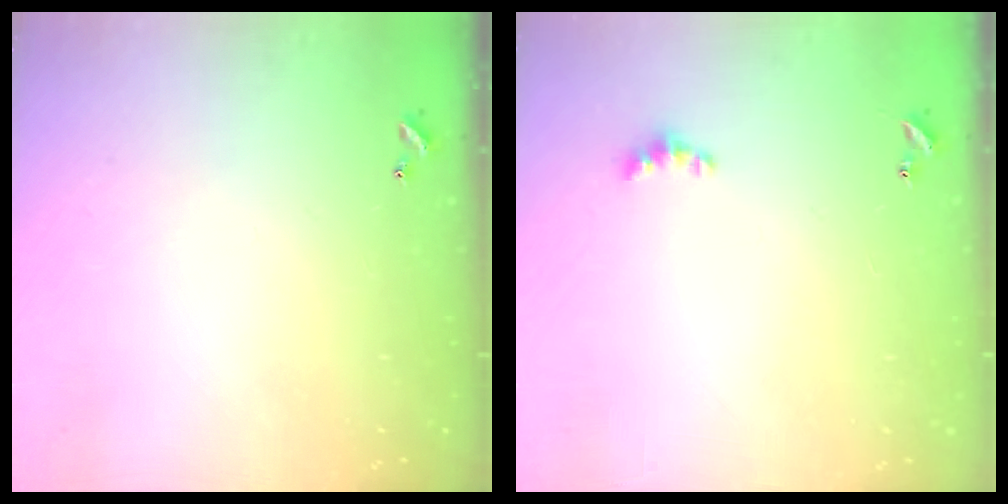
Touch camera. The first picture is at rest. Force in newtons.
{"total": 4.1, "press": 4.1, "slide": 0.4}